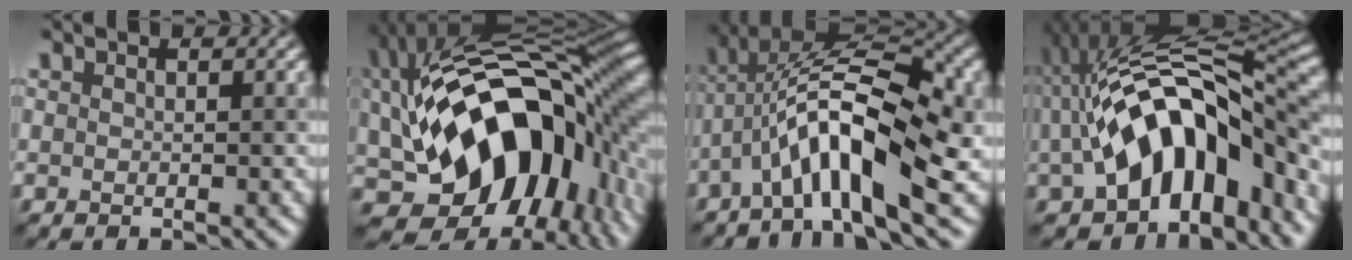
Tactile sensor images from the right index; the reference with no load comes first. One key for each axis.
{"total": 17.2, "fx": -0.4, "fy": 10.8, "fz": 13.3, "tx": -0.191, "ty": -0.004, "tz": -0.009}
{"total": 10.5, "fx": -2.6, "fy": 3.3, "fz": 9.6, "tx": -0.165, "ty": 0.018, "tz": -0.055}
{"total": 12.1, "fx": -2.3, "fy": 6.5, "fz": 9.9, "tx": -0.134, "ty": 0.019, "tz": -0.043}